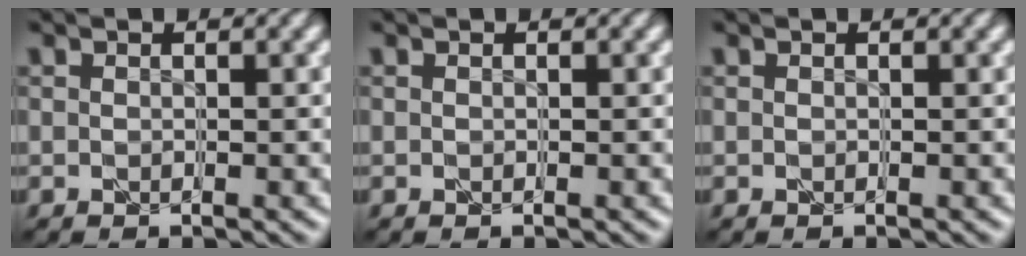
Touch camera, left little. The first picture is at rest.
{"total": 0.0}
{"total": 0.0}